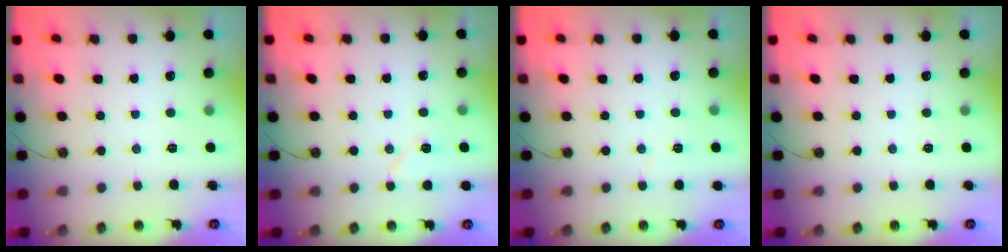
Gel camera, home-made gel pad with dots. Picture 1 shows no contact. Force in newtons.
{"total": 6.0, "press": 6.0, "slide": 0.4}
{"total": 1.5, "press": 1.5, "slide": 0.5}
{"total": 0.0}